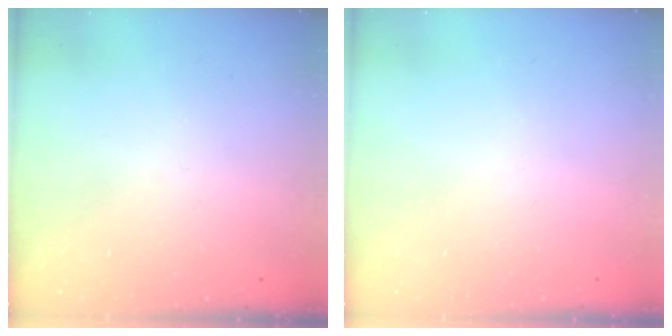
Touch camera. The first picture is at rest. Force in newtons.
{"total": 0.0}